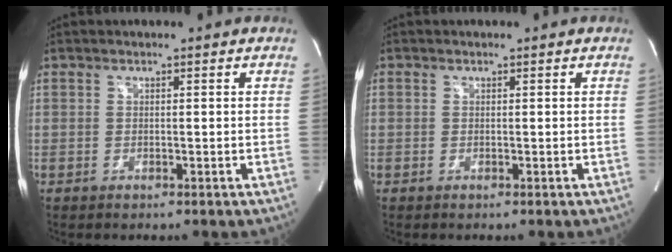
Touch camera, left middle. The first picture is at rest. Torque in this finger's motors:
{"motor_torque": [0.17, -0.19, 0.06, -0.01]}